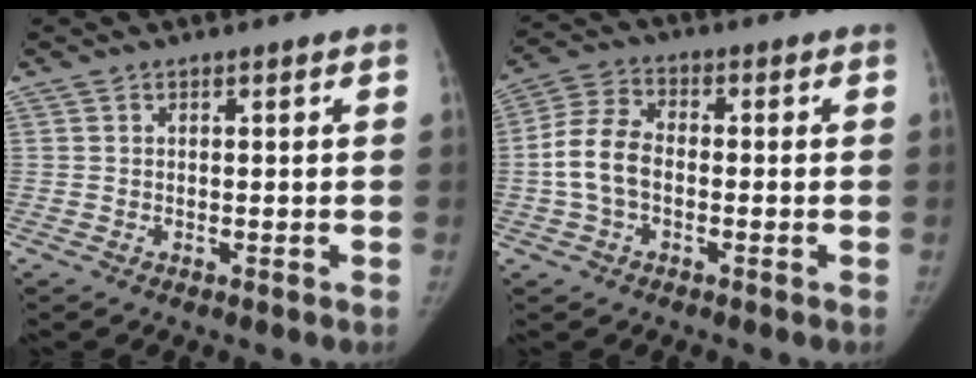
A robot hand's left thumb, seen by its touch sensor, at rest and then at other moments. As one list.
[{"total": 8.0, "force": [-1.4, 5.1, 6.0], "torque": [-0.123, 0.023, -0.035]}]